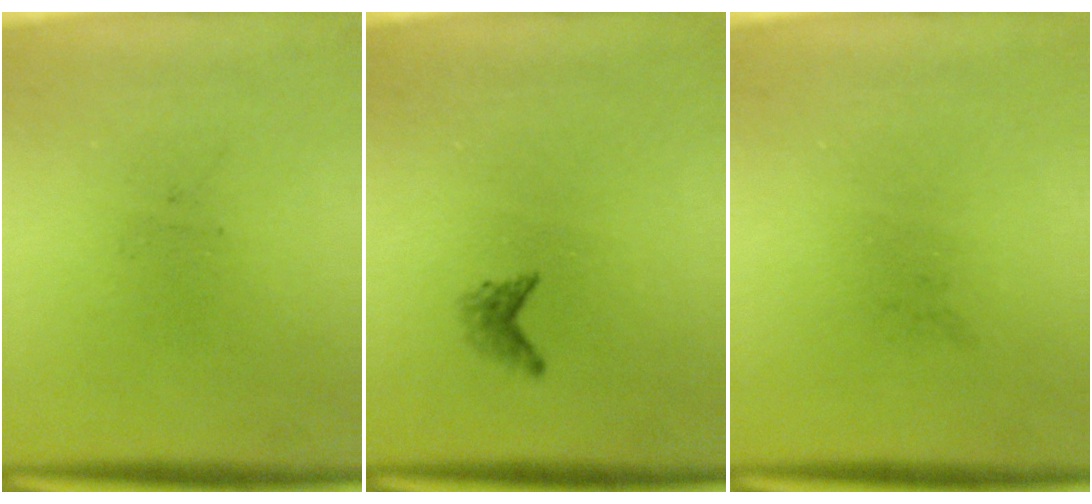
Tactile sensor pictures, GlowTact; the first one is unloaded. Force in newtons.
{"total": 1.1}
{"total": 0.0}